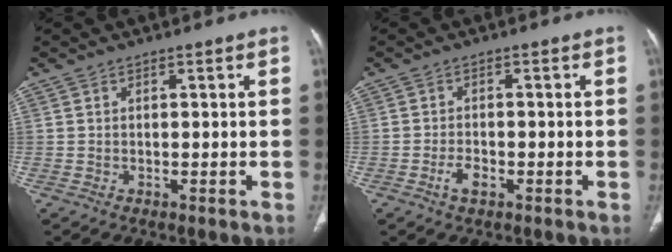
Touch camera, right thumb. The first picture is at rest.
{"total": 2.6, "force": [-1.3, 1.2, 1.8], "torque": [-0.037, 0.006, -0.023]}